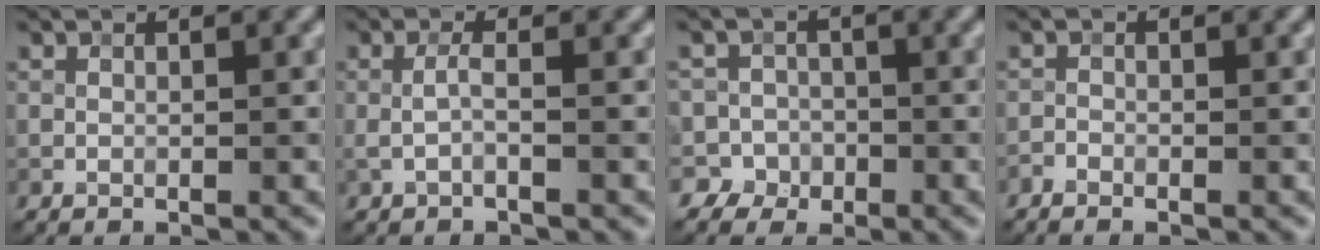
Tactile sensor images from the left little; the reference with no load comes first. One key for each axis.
{"total": 1.3, "fx": -0.3, "fy": 0.1, "fz": 1.2, "tx": -0.027, "ty": 0.001, "tz": -0.007}
{"total": 4.4, "fx": -2.3, "fy": 3.7, "fz": 0.3, "tx": 0.026, "ty": 0.003, "tz": -0.057}
{"total": 0.9, "fx": -0.8, "fy": 0.2, "fz": 0.4, "tx": -0.011, "ty": 0.002, "tz": -0.018}